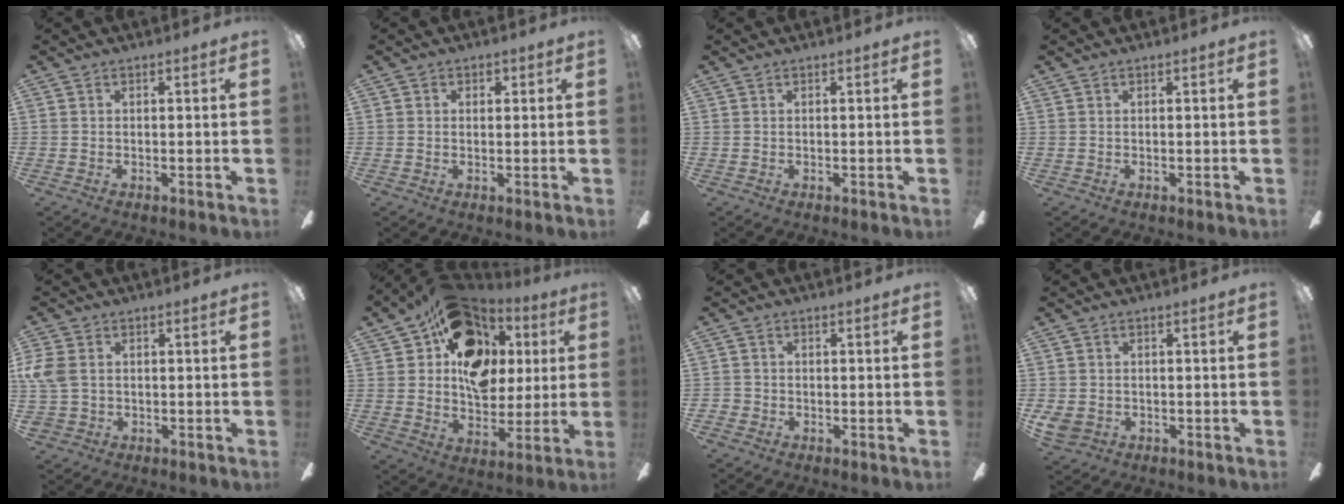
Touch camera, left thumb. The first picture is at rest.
{"total": 1.5, "force": [0.2, 1.4, 0.7], "torque": [-0.004, 0.004, 0.000]}
{"total": 0.0}
{"total": 0.0}
{"total": 6.9, "force": [0.7, 5.3, 4.3], "torque": [-0.107, 0.008, 0.014]}
{"total": 19.4, "force": [7.1, 14.7, 10.5], "torque": [-0.156, -0.017, 0.136]}
{"total": 1.8, "force": [-1.0, 1.5, 0.3], "torque": [-0.004, 0.007, -0.021]}
{"total": 3.6, "force": [-1.3, 2.9, 1.8], "torque": [-0.050, 0.001, -0.028]}